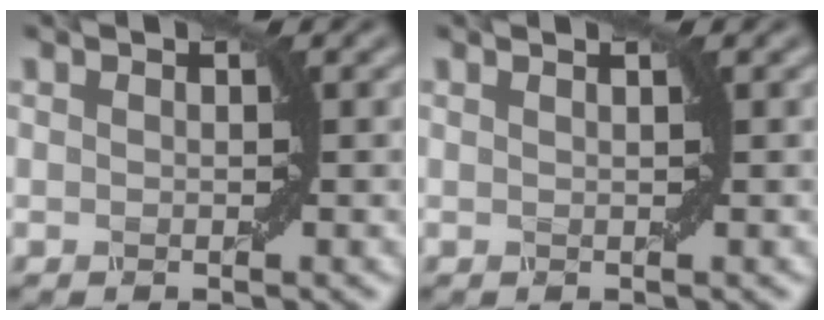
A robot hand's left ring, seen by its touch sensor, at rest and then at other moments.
{"total": 1.3, "force": [0.7, 0.6, 0.9], "torque": [0.002, -0.007, -0.007]}